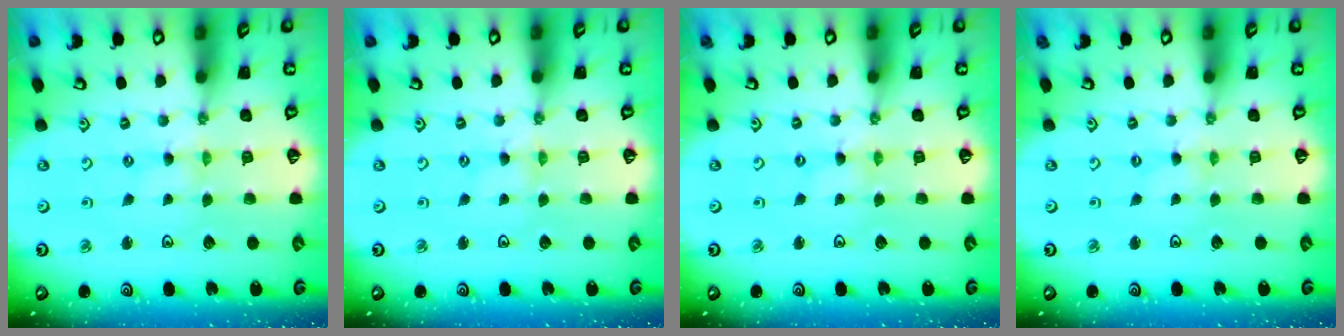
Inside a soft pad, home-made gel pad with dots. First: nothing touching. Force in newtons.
{"total": 0.0}
{"total": 0.0}
{"total": 0.6, "press": 0.6, "slide": 0.2}